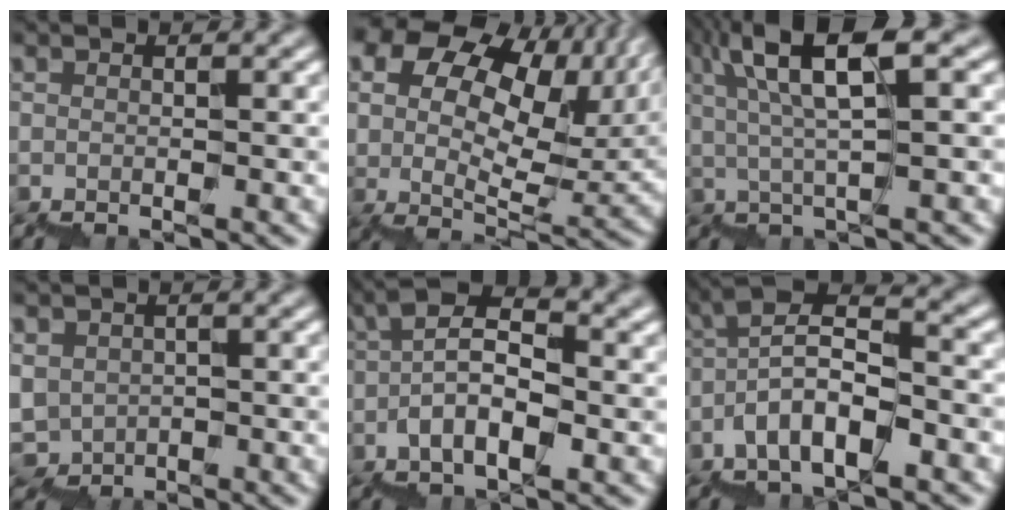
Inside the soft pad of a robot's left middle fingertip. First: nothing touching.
{"total": 16.5, "force": [7.4, 9.7, 11.1], "torque": [-0.165, 0.030, 0.149]}
{"total": 6.5, "force": [3.8, 1.1, 5.1], "torque": [-0.071, 0.021, 0.065]}
{"total": 1.9, "force": [0.5, 1.8, -0.4], "torque": [0.004, -0.002, 0.009]}
{"total": 5.3, "force": [-0.5, 1.9, 4.9], "torque": [-0.095, 0.029, -0.011]}
{"total": 6.7, "force": [-2.0, 2.9, 5.7], "torque": [-0.107, 0.029, -0.033]}